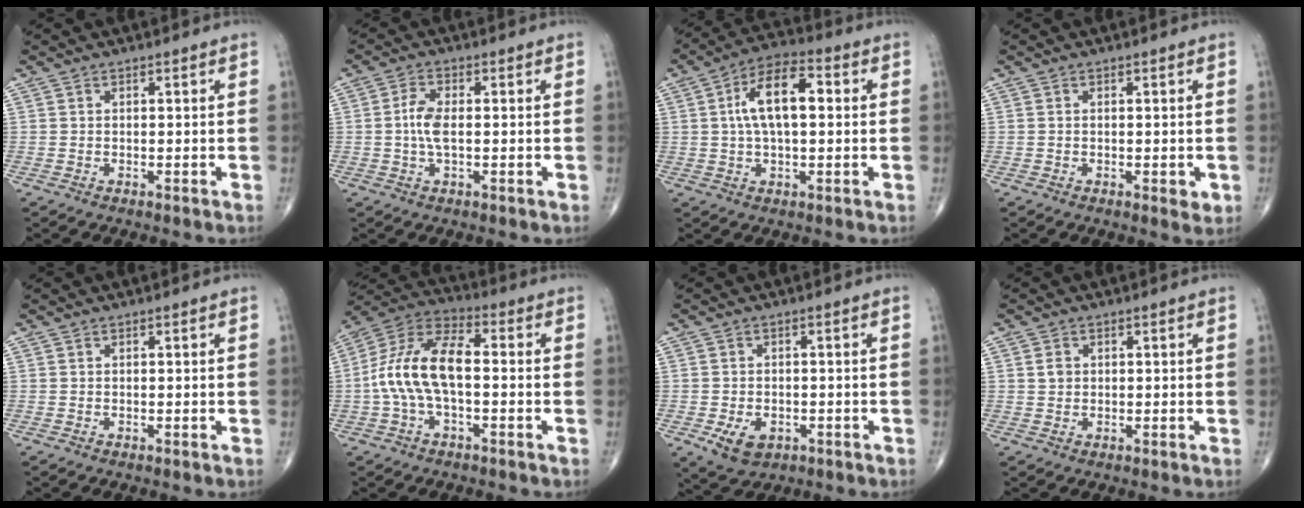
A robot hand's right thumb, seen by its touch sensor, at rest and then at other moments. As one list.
[{"total": 4.3, "force": [-0.2, 1.8, 4.0], "torque": [-0.090, 0.003, -0.009]}, {"total": 11.3, "force": [1.6, 5.3, 9.9], "torque": [-0.172, 0.022, 0.021]}, {"total": 1.9, "force": [-0.5, 0.7, 1.7], "torque": [-0.017, -0.005, -0.005]}, {"total": 0.0}, {"total": 13.1, "force": [-1.1, 6.3, 11.5], "torque": [-0.234, 0.042, -0.029]}, {"total": 5.6, "force": [-2.1, 3.8, 3.5], "torque": [-0.052, 0.001, -0.026]}, {"total": 1.8, "force": [0.4, 1.5, 0.8], "torque": [-0.010, -0.001, 0.008]}]